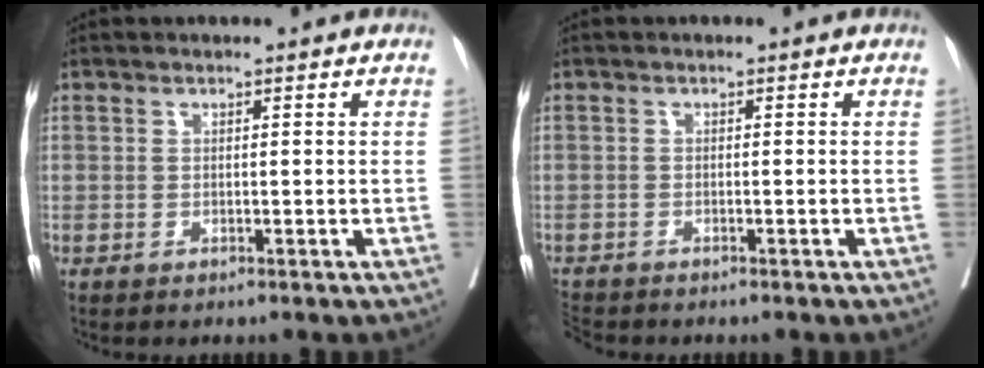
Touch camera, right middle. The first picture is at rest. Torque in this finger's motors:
{"motor_torque": [-0.01, -0.34, -0.24, -0.04]}